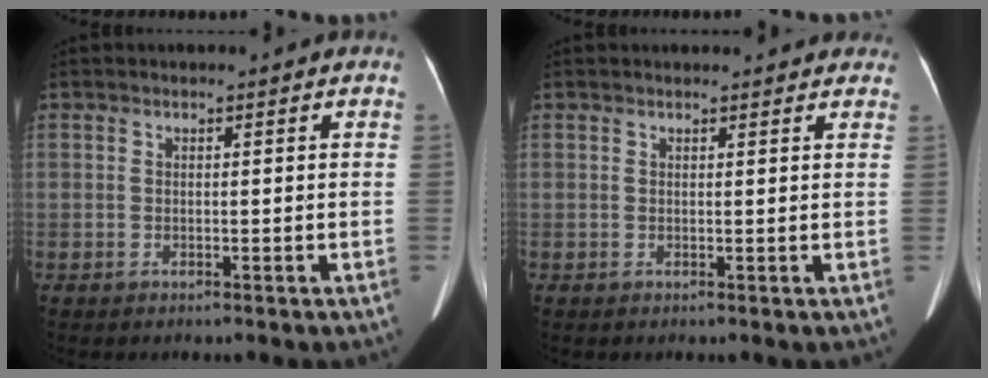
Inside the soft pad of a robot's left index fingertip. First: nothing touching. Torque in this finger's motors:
{"motor_torque": [0.48, -0.75, 0.20, 0.01]}